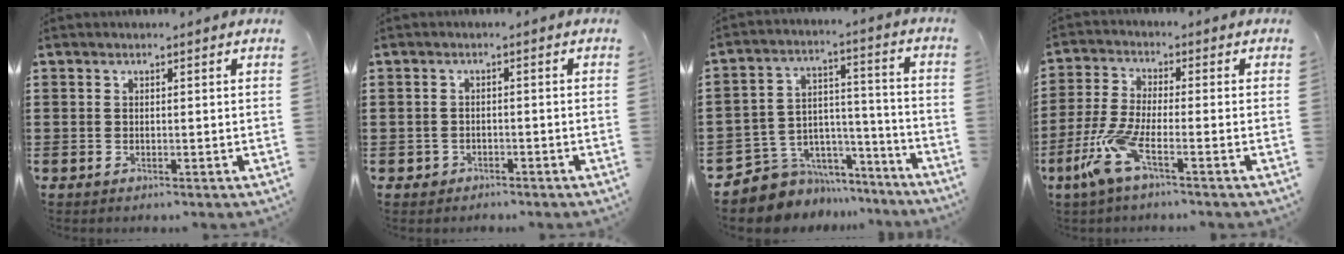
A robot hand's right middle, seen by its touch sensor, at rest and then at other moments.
{"total": 1.3, "force": [-1.1, 0.8, 0.0], "torque": [-0.003, 0.003, -0.025]}
{"total": 6.6, "force": [-5.2, 4.0, 0.0], "torque": [-0.022, 0.009, -0.102]}
{"total": 7.2, "force": [-3.8, 1.4, 5.9], "torque": [-0.153, -0.015, -0.078]}